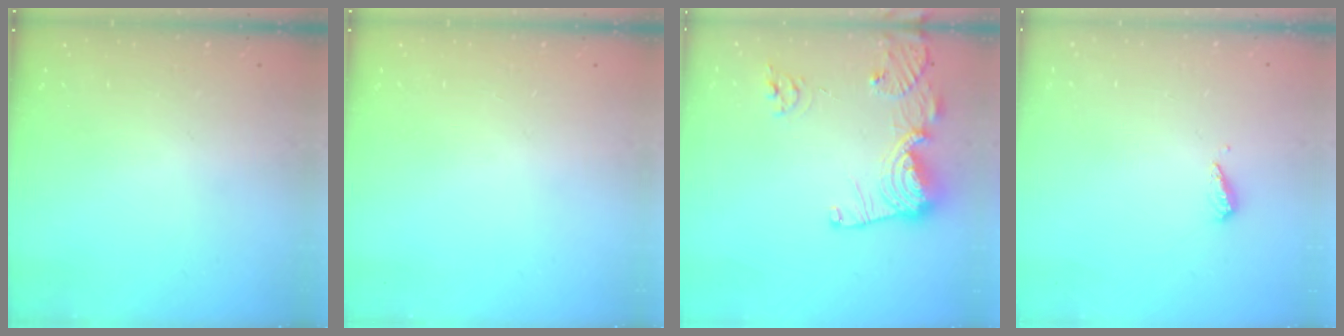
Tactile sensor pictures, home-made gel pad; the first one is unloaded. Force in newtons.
{"total": 0.0}
{"total": 15.3, "press": 15.2, "slide": 1.7}
{"total": 3.0, "press": 3.0, "slide": 0.2}